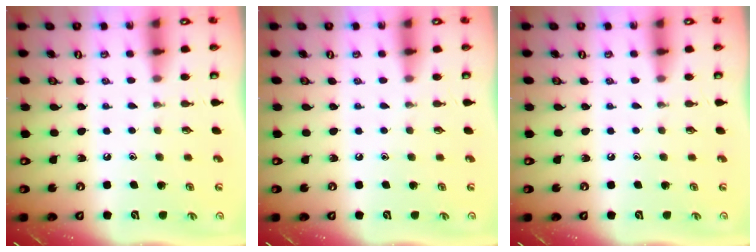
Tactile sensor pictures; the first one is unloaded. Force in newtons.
{"total": 0.0}
{"total": 0.0}